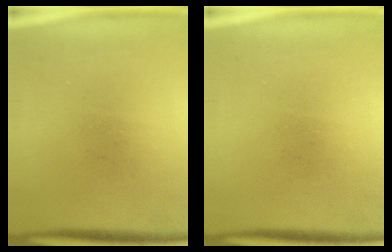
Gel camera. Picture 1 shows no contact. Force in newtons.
{"total": 0.0}